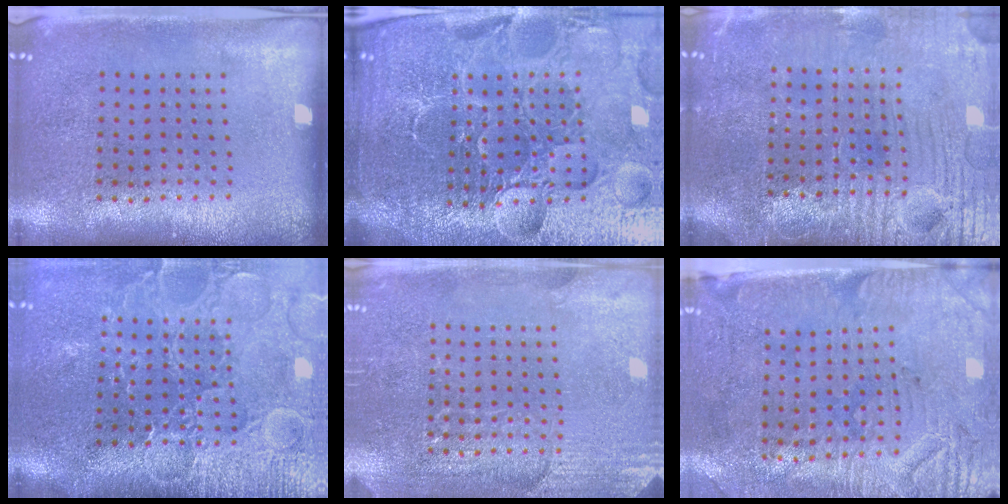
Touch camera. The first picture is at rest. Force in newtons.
{"total": 6.8, "press": 6.0, "slide": 3.2}
{"total": 3.9, "press": 3.8, "slide": 1.2}
{"total": 4.1, "press": 3.7, "slide": 1.7}
{"total": 2.9, "press": 2.9, "slide": 0.4}
{"total": 3.1, "press": 2.7, "slide": 1.6}